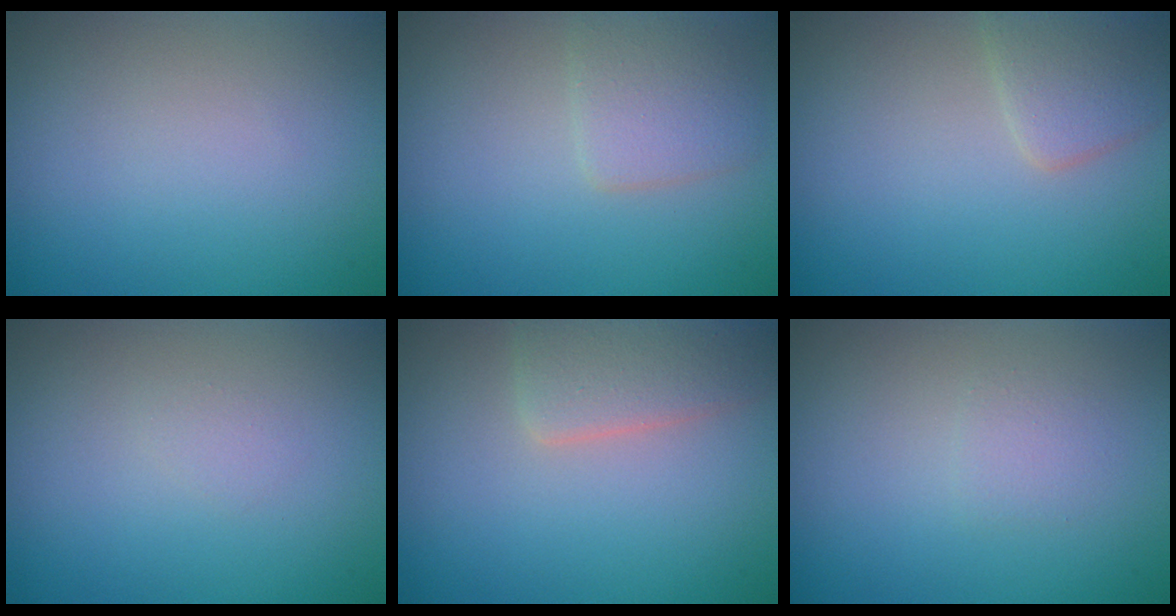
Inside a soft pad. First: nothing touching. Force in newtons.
{"total": 2.5, "press": 2.5, "slide": 0.1}
{"total": 2.5, "press": 2.5, "slide": 0.3}
{"total": 0.6, "press": 0.6, "slide": 0.0}
{"total": 3.2, "press": 3.2, "slide": 0.1}
{"total": 1.0, "press": 1.0, "slide": 0.1}